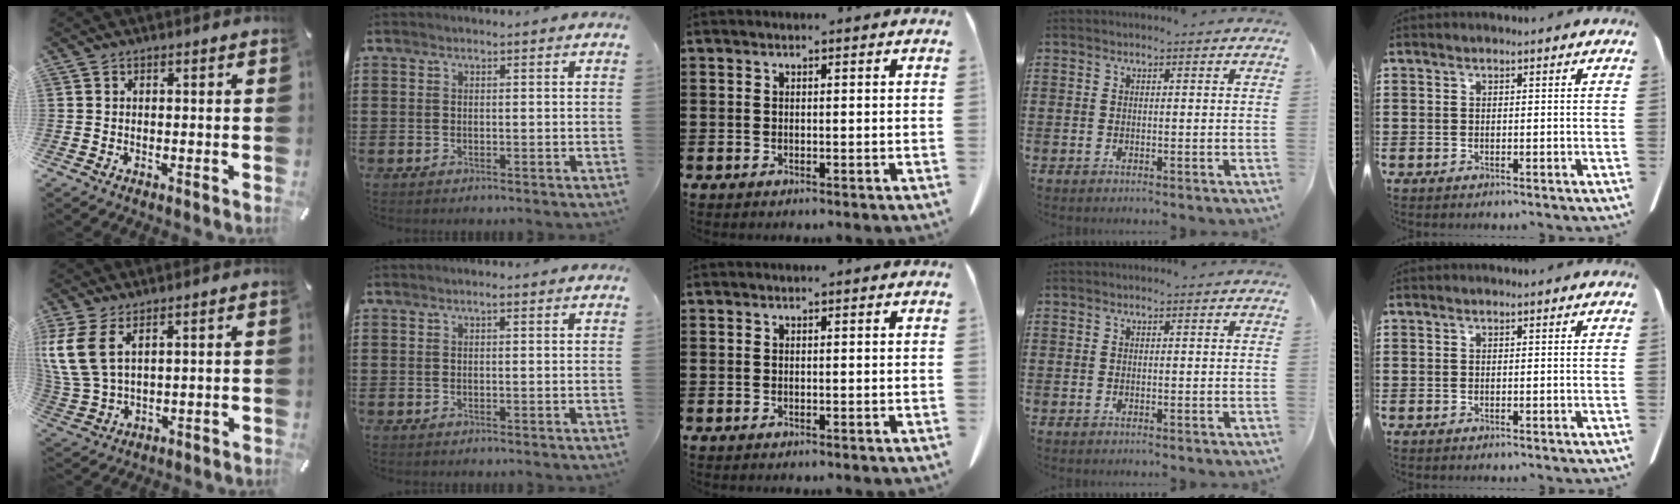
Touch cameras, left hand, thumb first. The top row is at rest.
{"thumb": {"total": 9.5, "force": [4.8, 5.2, 6.4], "torque": [-0.164, -0.016, 0.088]}, "index": {"total": 0.9, "force": [0.6, 0.1, 0.7], "torque": [-0.015, 0.002, 0.011]}}